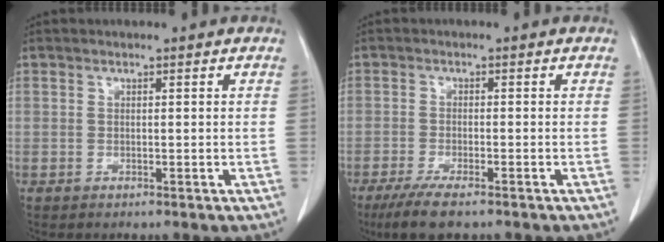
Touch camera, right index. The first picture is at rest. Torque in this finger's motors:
{"motor_torque": [0.48, -0.50, 0.23, 0.09]}